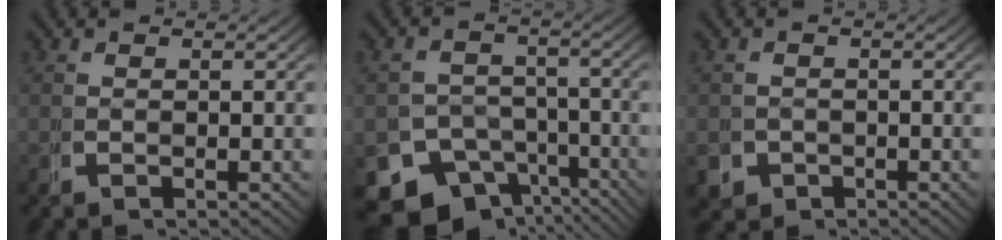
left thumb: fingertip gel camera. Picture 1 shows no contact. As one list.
[{"total": 11.4, "force": [-6.3, 8.2, 5.0], "torque": [-0.090, -0.057, -0.092]}, {"total": 3.5, "force": [-2.1, 2.7, 0.7], "torque": [-0.022, -0.026, -0.027]}]